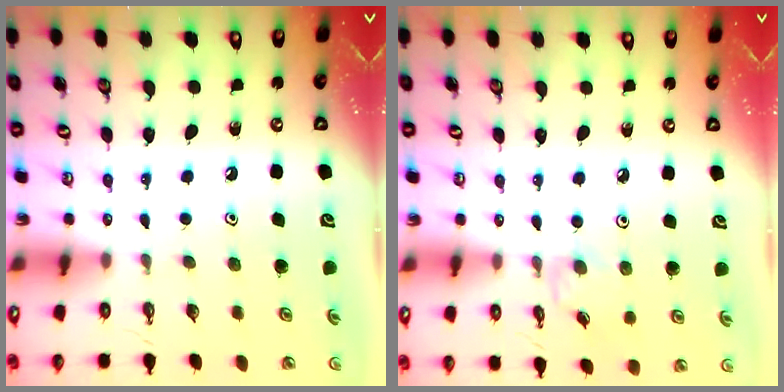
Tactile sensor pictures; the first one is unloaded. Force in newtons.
{"total": 2.5, "press": 2.5, "slide": 0.4}